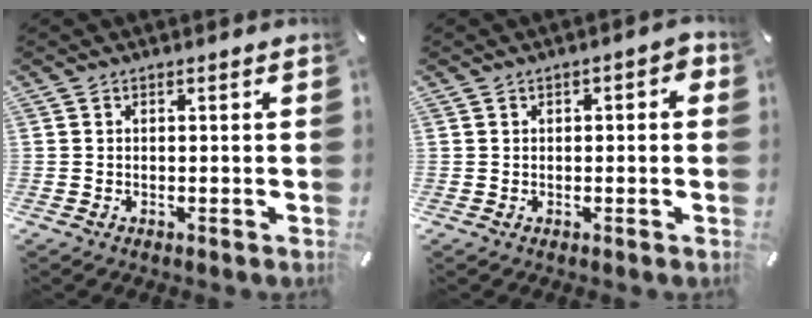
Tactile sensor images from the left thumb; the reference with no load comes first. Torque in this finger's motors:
{"motor_torque": [-0.16, -0.42, 0.24, 0.16, 0.03]}